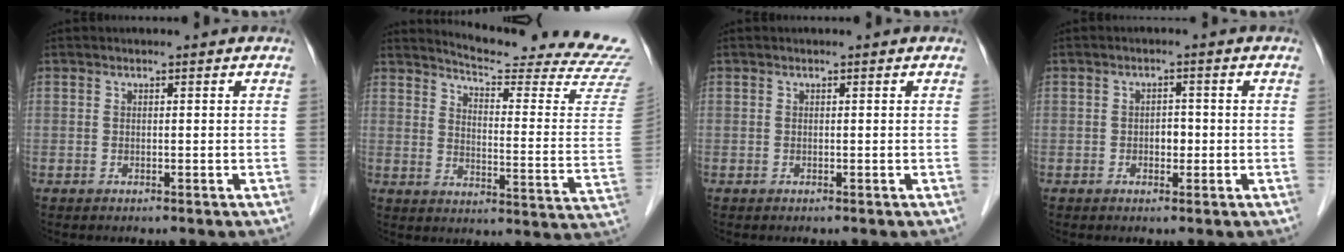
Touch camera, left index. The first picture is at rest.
{"total": 21.0, "force": [20.3, -0.9, 5.3], "torque": [-0.084, -0.136, 0.237]}
{"total": 0.0}
{"total": 1.9, "force": [-0.4, 1.3, 1.4], "torque": [-0.017, 0.005, -0.006]}